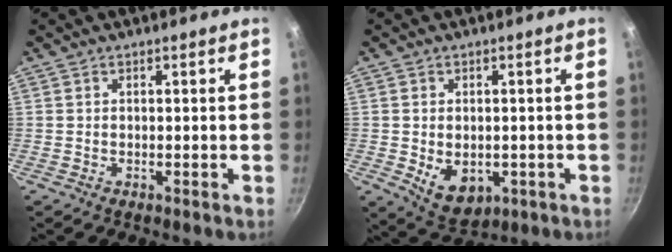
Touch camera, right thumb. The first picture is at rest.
{"total": 7.7, "force": [-1.2, 5.4, 5.4], "torque": [-0.067, -0.009, -0.002]}